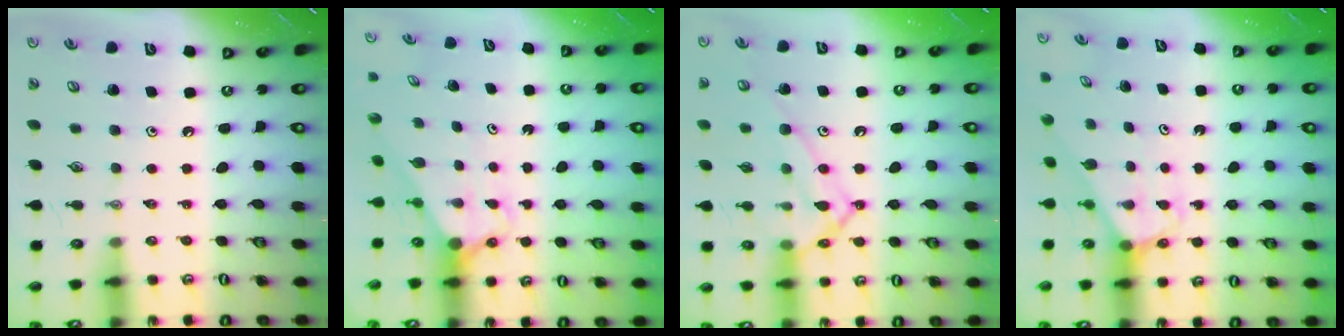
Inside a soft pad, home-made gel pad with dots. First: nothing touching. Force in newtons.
{"total": 2.7, "press": 2.7, "slide": 0.0}
{"total": 14.4, "press": 14.3, "slide": 1.1}
{"total": 2.4, "press": 2.4, "slide": 0.2}